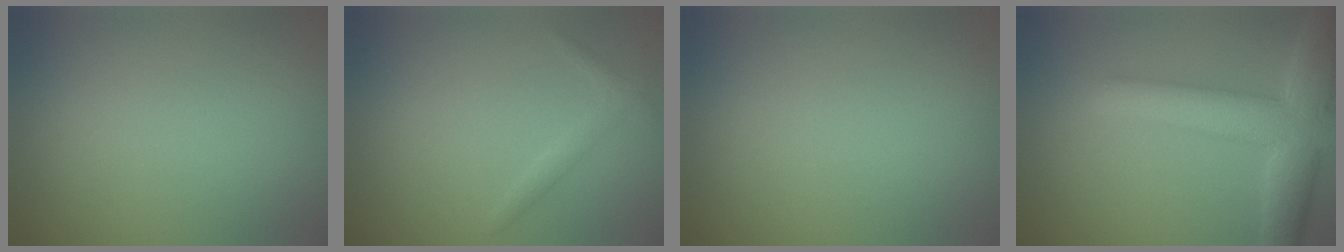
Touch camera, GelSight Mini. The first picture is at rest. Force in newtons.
{"total": 1.2, "press": 1.2, "slide": 0.1}
{"total": 0.0}
{"total": 7.5, "press": 7.5, "slide": 0.6}